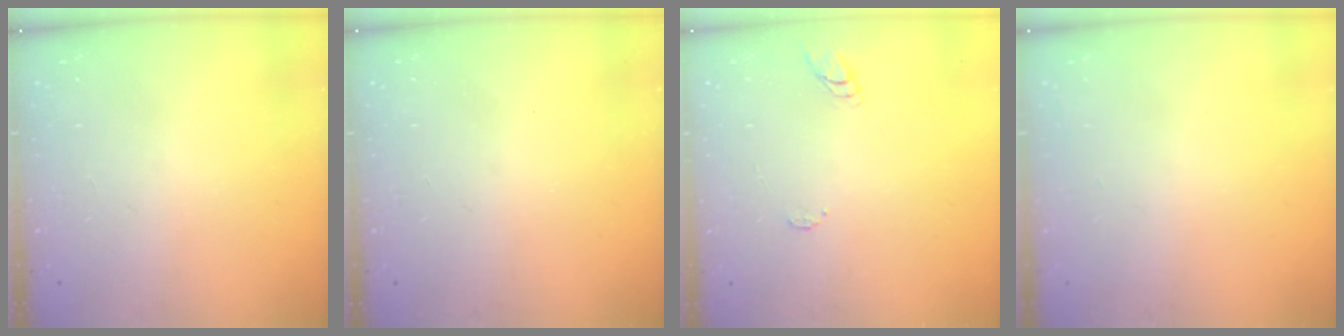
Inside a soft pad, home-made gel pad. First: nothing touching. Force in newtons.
{"total": 0.0}
{"total": 6.7, "press": 6.7, "slide": 0.6}
{"total": 0.0}